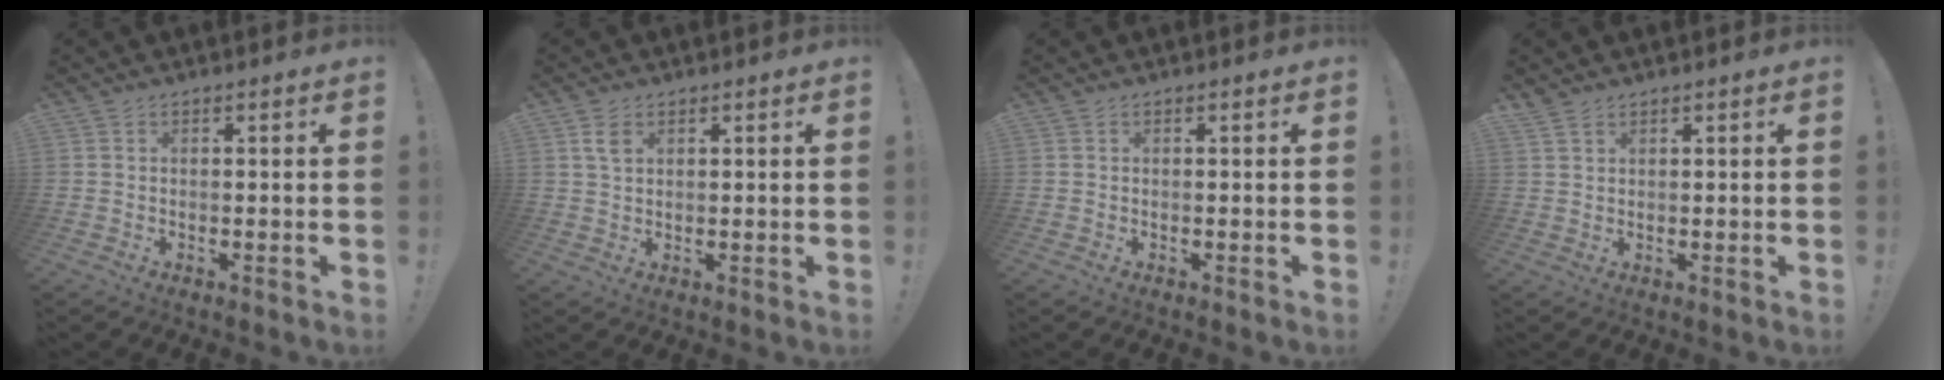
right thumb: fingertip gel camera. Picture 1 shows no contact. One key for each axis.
{"total": 3.4, "fx": 1.6, "fy": 1.9, "fz": 2.3, "tx": -0.038, "ty": -0.002, "tz": 0.028}
{"total": 0.0}
{"total": 2.3, "fx": 2.0, "fy": 0.6, "fz": 0.9, "tx": -0.012, "ty": -0.015, "tz": 0.038}